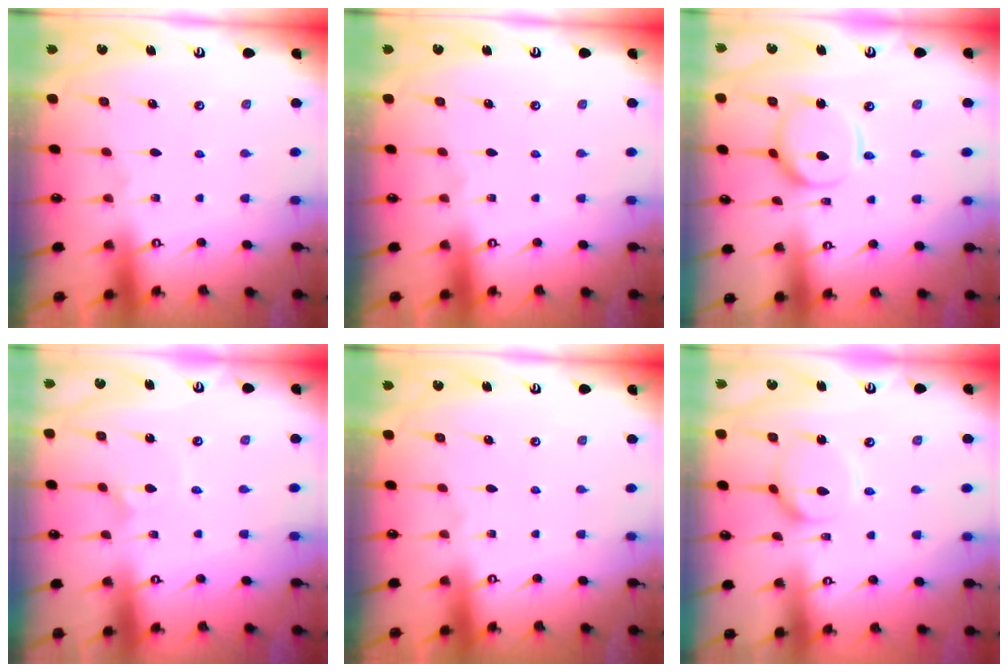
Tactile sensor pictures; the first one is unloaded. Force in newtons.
{"total": 0.0}
{"total": 11.4, "press": 11.4, "slide": 1.1}
{"total": 1.1, "press": 1.0, "slide": 0.2}
{"total": 0.0}
{"total": 9.3, "press": 9.2, "slide": 0.9}